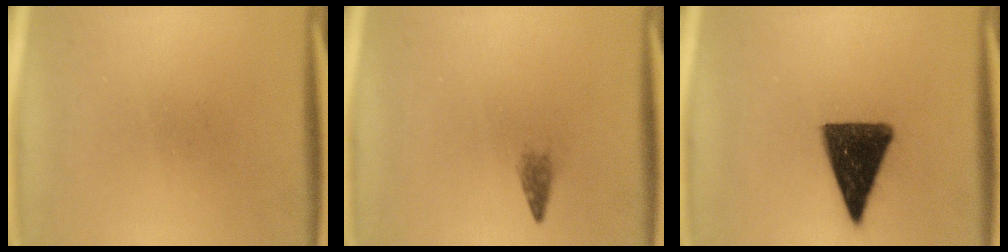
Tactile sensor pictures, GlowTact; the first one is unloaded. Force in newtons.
{"total": 1.3}
{"total": 13.3}